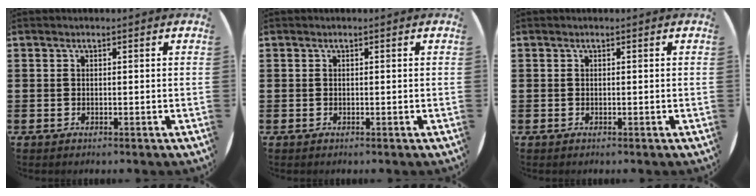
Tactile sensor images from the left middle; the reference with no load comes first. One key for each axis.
{"total": 0.0}
{"total": 0.0}